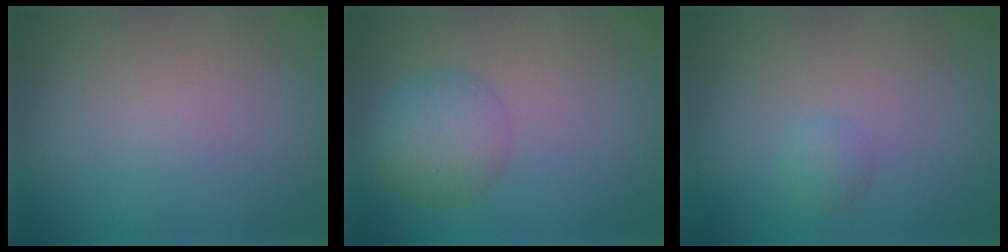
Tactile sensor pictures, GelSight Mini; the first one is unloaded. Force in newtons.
{"total": 4.2, "press": 4.2, "slide": 0.1}
{"total": 1.1, "press": 1.1, "slide": 0.0}